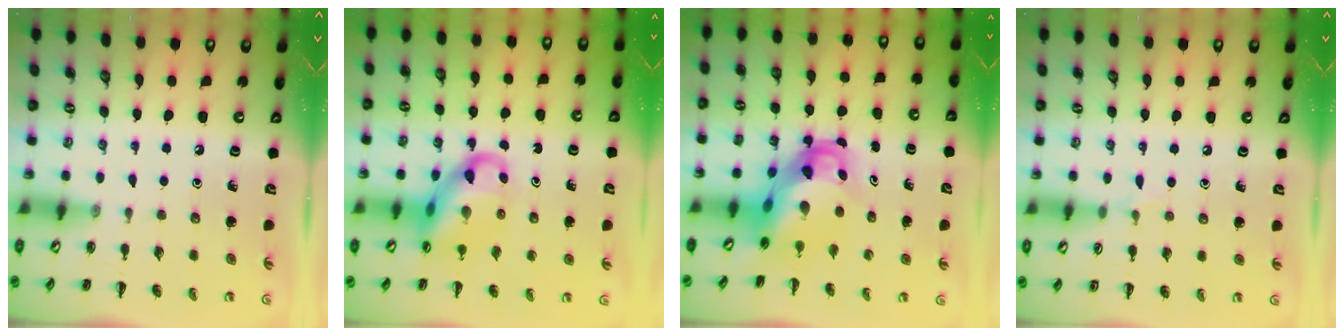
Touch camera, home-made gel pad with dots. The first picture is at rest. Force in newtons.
{"total": 12.6, "press": 12.2, "slide": 3.3}
{"total": 6.4, "press": 6.1, "slide": 2.1}
{"total": 4.0, "press": 3.7, "slide": 1.3}